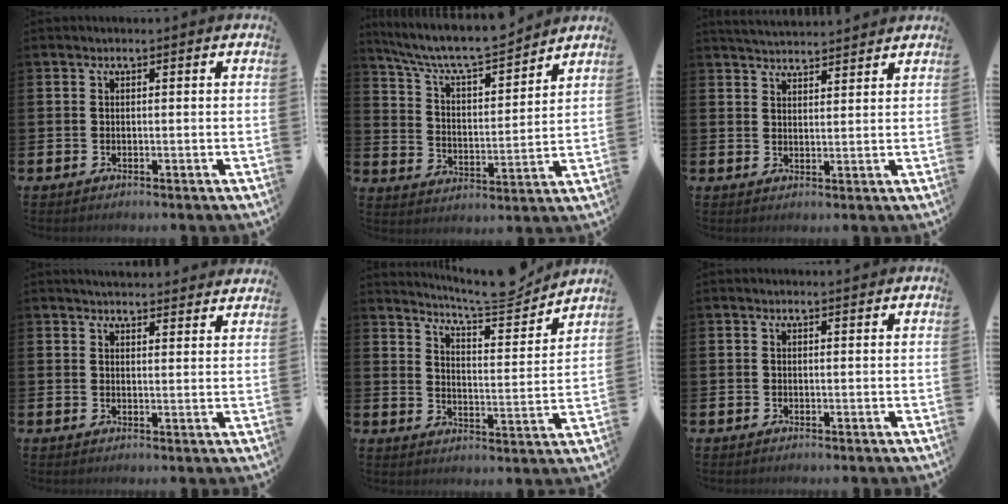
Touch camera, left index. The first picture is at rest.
{"total": 8.2, "force": [7.8, 1.1, 2.5], "torque": [-0.086, -0.055, 0.136]}
{"total": 3.8, "force": [3.8, 0.0, 0.0], "torque": [-0.017, -0.016, 0.071]}
{"total": 3.7, "force": [3.7, 0.3, 0.1], "torque": [-0.009, -0.020, 0.069]}
{"total": 7.3, "force": [7.0, 0.4, 2.0], "torque": [-0.053, -0.050, 0.119]}
{"total": 0.5, "force": [0.5, 0.0, 0.1], "torque": [0.006, -0.004, 0.008]}